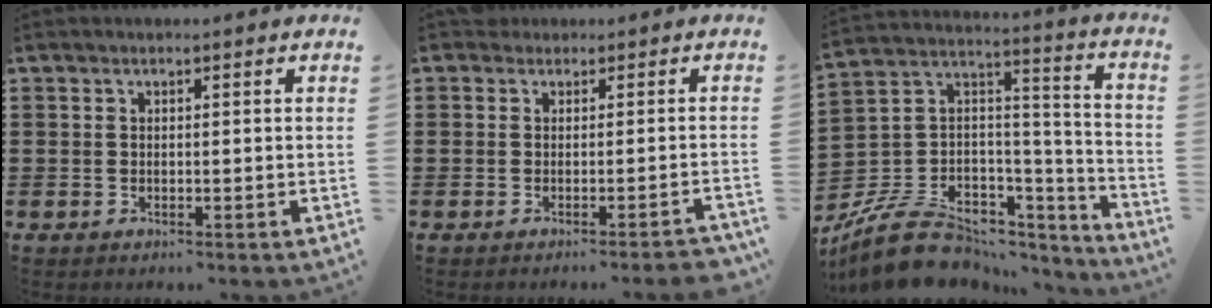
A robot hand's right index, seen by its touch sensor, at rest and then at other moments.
{"total": 0.8, "force": [-0.7, 0.3, 0.4], "torque": [-0.012, 0.000, -0.013]}
{"total": 11.0, "force": [-7.9, 6.4, 4.1], "torque": [-0.098, 0.021, -0.146]}